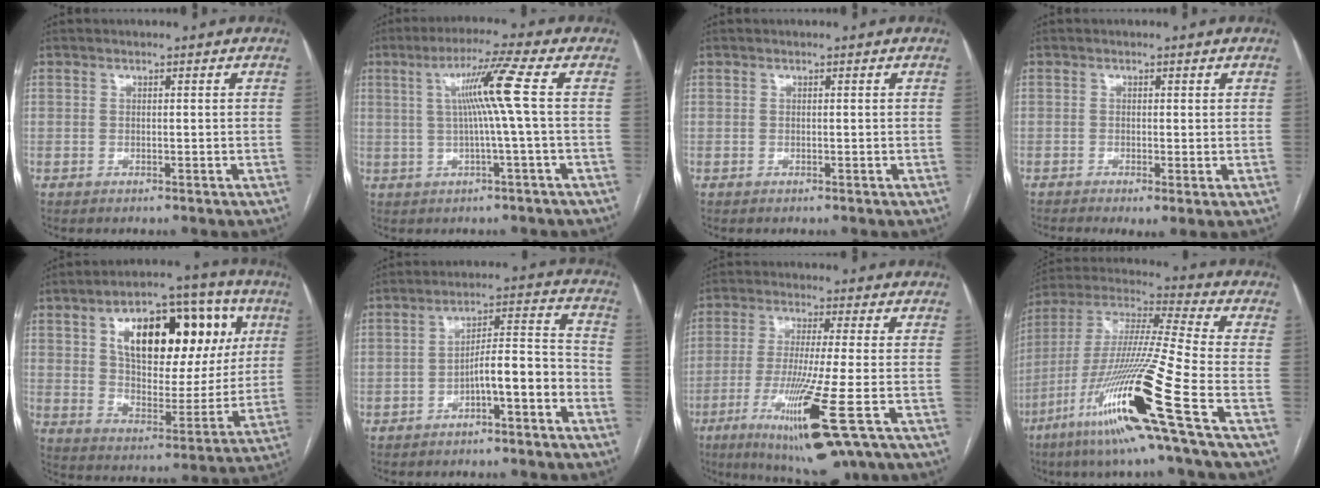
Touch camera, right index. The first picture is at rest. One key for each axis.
{"total": 7.8, "fx": 1.0, "fy": -2.0, "fz": 7.5, "tx": -0.131, "ty": 0.011, "tz": 0.026}
{"total": 0.0}
{"total": 2.2, "fx": -0.6, "fy": 0.7, "fz": 2.0, "tx": -0.034, "ty": -0.008, "tz": -0.008}
{"total": 22.0, "fx": 7.6, "fy": 10.5, "fz": 17.8, "tx": -0.265, "ty": 0.041, "tz": 0.121}
{"total": 7.8, "fx": -4.0, "fy": 1.0, "fz": 6.7, "tx": -0.102, "ty": 0.034, "tz": -0.058}
{"total": 15.1, "fx": -6.9, "fy": 0.3, "fz": 13.5, "tx": -0.254, "ty": -0.053, "tz": -0.115}
{"total": 23.0, "fx": -10.3, "fy": -1.2, "fz": 20.5, "tx": -0.412, "ty": -0.045, "tz": -0.199}